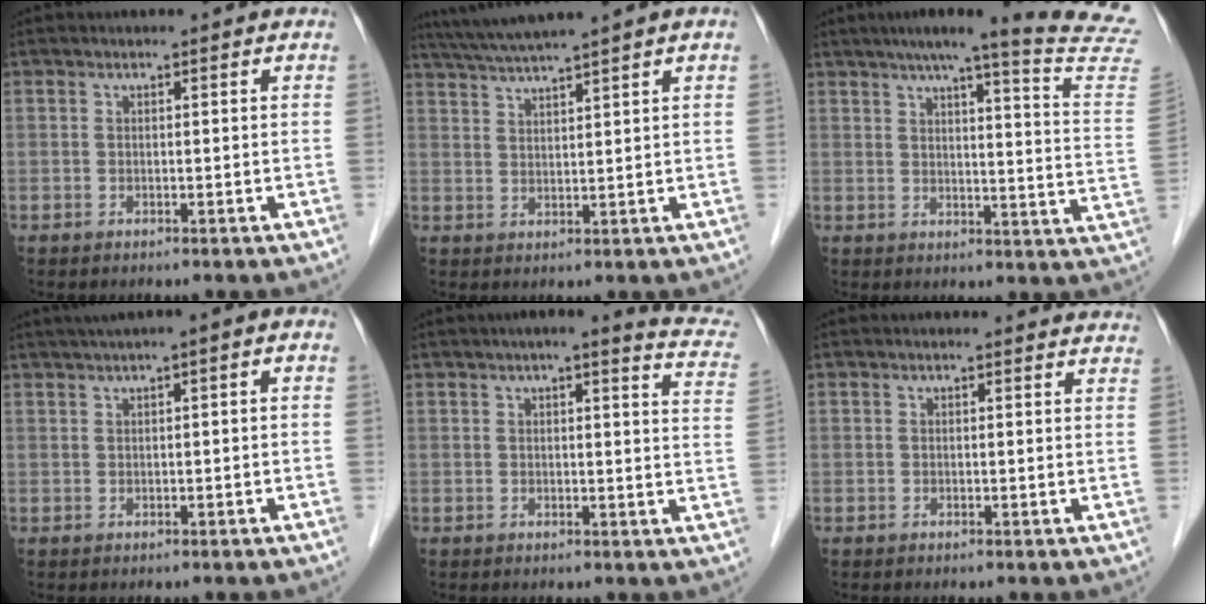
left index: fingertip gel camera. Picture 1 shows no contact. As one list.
[{"total": 7.3, "force": [5.9, -1.4, 4.0], "torque": [-0.070, 0.020, 0.102]}, {"total": 21.7, "force": [18.8, -1.3, 10.8], "torque": [-0.145, -0.061, 0.215]}, {"total": 4.3, "force": [1.4, 0.6, 4.0], "torque": [-0.058, 0.021, 0.016]}, {"total": 11.9, "force": [9.8, 1.7, 6.6], "torque": [-0.063, -0.012, 0.082]}, {"total": 2.1, "force": [2.0, 0.6, 0.5], "torque": [-0.010, -0.001, 0.003]}]